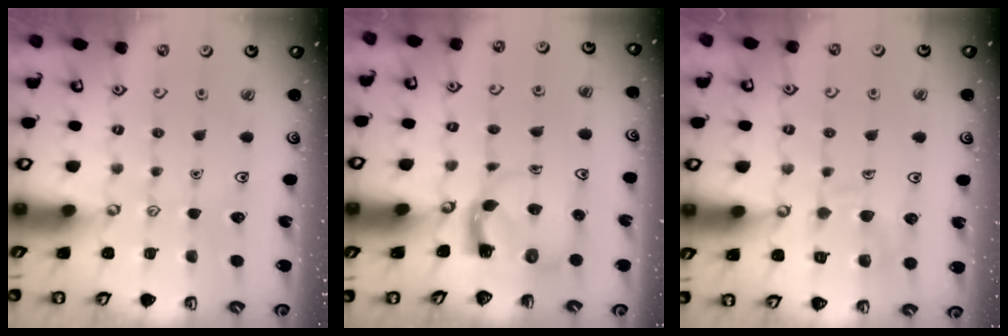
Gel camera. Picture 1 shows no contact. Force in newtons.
{"total": 3.7, "press": 3.6, "slide": 0.7}
{"total": 10.7, "press": 10.7, "slide": 0.9}